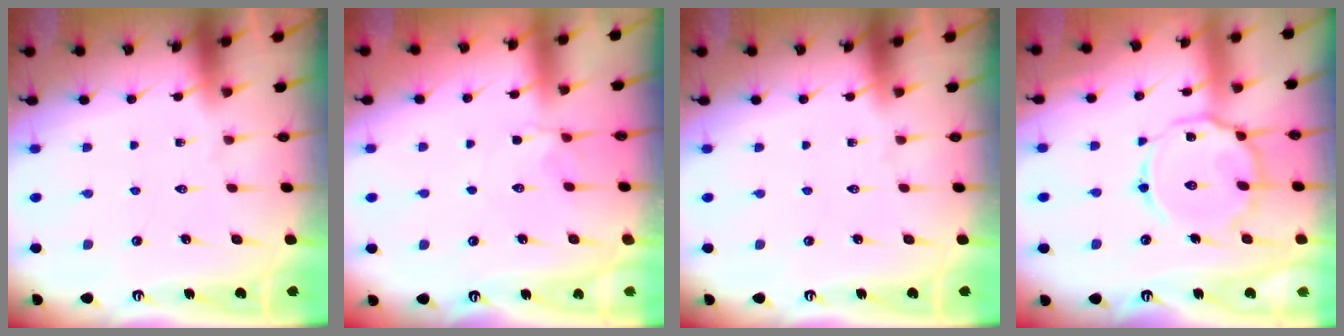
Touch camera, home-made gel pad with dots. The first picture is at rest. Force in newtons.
{"total": 2.2, "press": 2.1, "slide": 0.7}
{"total": 0.0}
{"total": 13.9, "press": 13.9, "slide": 1.2}